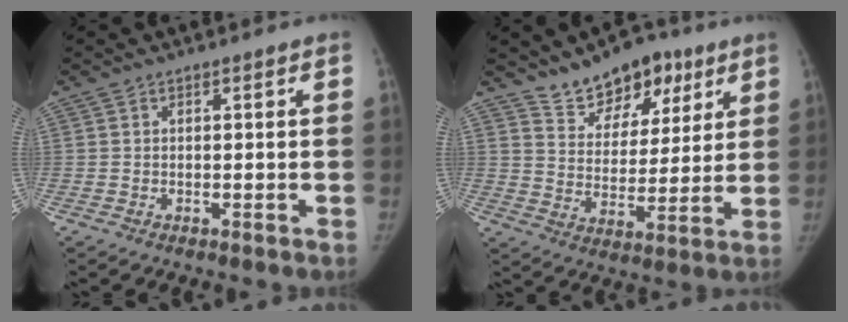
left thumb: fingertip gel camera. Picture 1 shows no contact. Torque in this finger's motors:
{"motor_torque": [-0.01, 0.07, 0.09, 0.01, 0.01]}